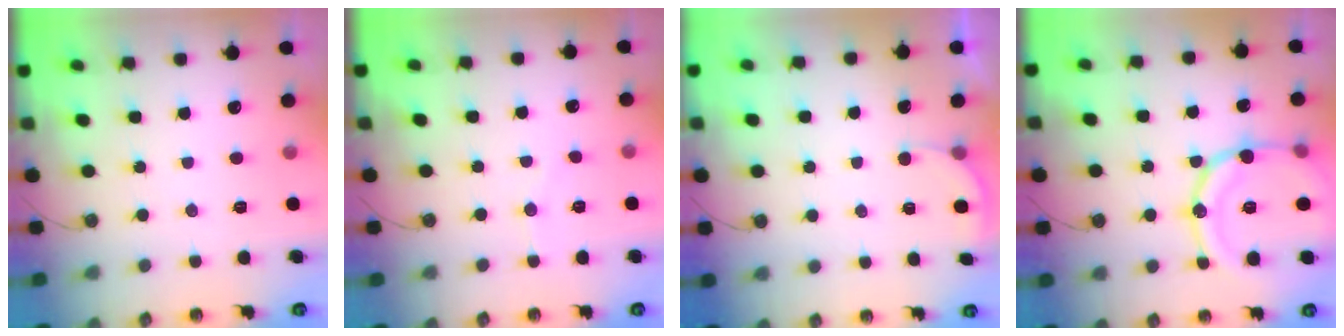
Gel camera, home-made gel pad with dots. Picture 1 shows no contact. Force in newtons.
{"total": 5.6, "press": 5.6, "slide": 0.6}
{"total": 2.5, "press": 2.5, "slide": 0.2}
{"total": 18.9, "press": 18.6, "slide": 3.7}